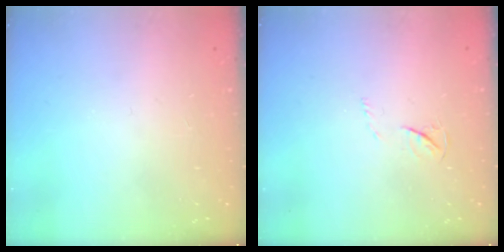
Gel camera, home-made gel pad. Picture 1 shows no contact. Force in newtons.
{"total": 3.1, "press": 3.1, "slide": 0.5}